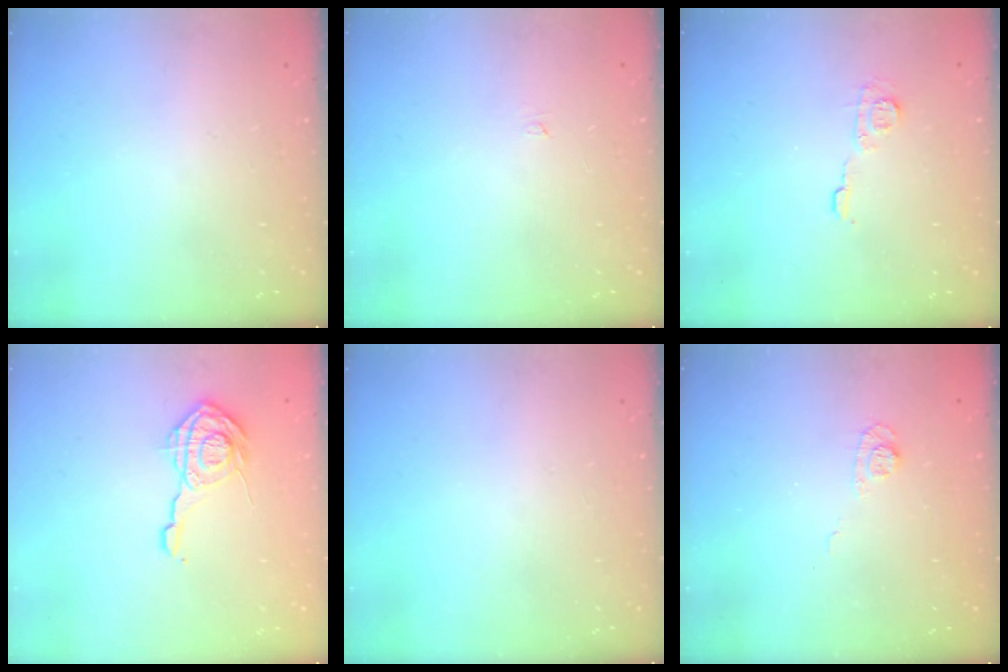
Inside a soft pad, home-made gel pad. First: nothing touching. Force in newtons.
{"total": 2.6, "press": 2.6, "slide": 0.3}
{"total": 6.4, "press": 6.4, "slide": 0.5}
{"total": 11.1, "press": 11.1, "slide": 0.9}
{"total": 0.0}
{"total": 5.5, "press": 5.4, "slide": 1.2}